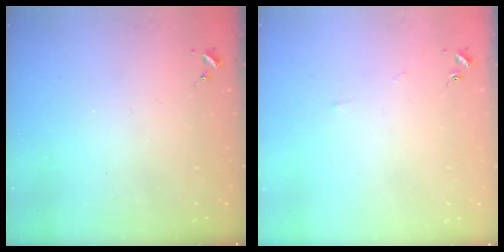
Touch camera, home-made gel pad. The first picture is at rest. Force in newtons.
{"total": 1.7, "press": 1.7, "slide": 0.3}